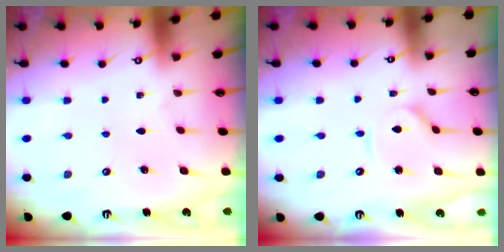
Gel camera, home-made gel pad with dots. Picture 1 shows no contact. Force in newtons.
{"total": 2.5, "press": 2.5, "slide": 0.4}